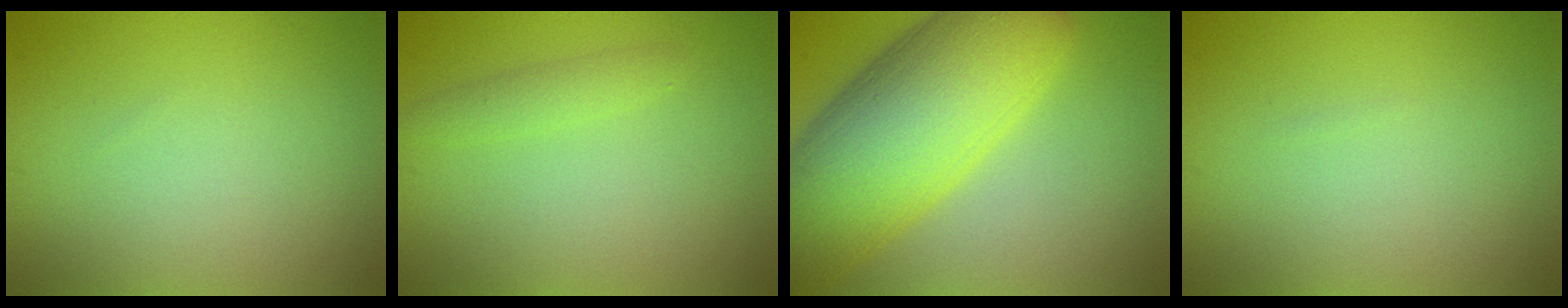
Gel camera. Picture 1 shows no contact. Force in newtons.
{"total": 1.4, "press": 1.4, "slide": 0.1}
{"total": 13.7, "press": 13.7, "slide": 0.6}
{"total": 0.0}